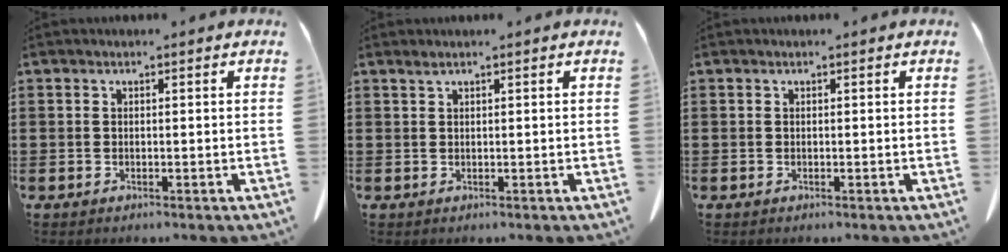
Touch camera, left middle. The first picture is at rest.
{"total": 0.9, "force": [0.6, 0.0, 0.6], "torque": [-0.015, -0.001, 0.012]}
{"total": 0.0}